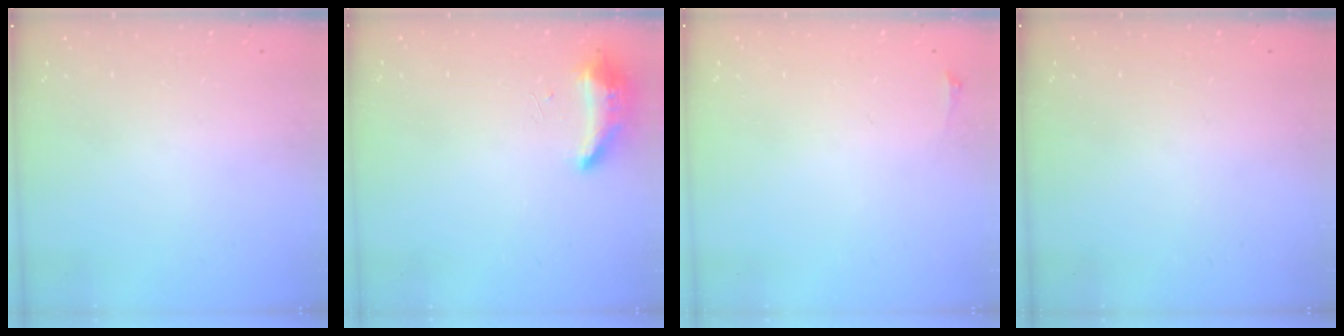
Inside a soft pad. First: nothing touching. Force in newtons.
{"total": 16.8, "press": 10.1, "slide": 13.4}
{"total": 2.8, "press": 2.1, "slide": 1.9}
{"total": 0.0}